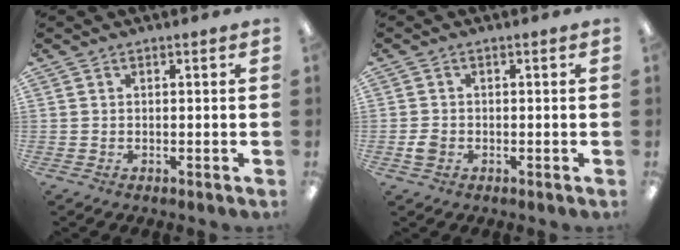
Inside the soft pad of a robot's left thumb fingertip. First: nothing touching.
{"total": 2.3, "force": [-0.6, 1.8, 1.3], "torque": [-0.030, 0.001, -0.013]}